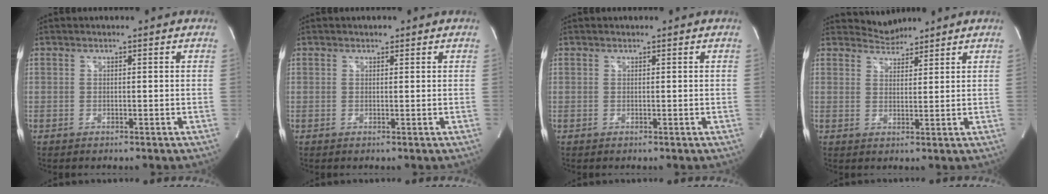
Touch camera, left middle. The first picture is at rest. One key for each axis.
{"total": 0.7, "fx": 0.5, "fy": 0.5, "fz": 0.1, "tx": -0.001, "ty": -0.001, "tz": 0.005}
{"total": 0.0}
{"total": 3.1, "fx": 3.0, "fy": 0.5, "fz": -0.6, "tx": 0.007, "ty": 0.007, "tz": 0.058}